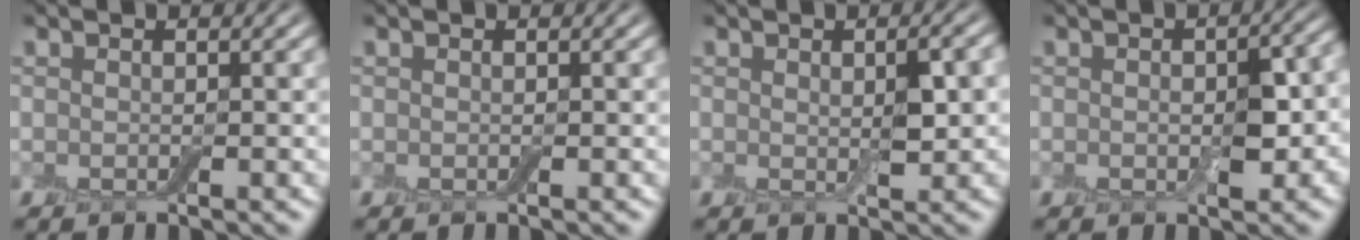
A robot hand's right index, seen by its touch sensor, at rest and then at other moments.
{"total": 0.0}
{"total": 2.8, "force": [0.3, 0.8, 2.7], "torque": [-0.047, -0.002, 0.005]}
{"total": 4.3, "force": [-0.5, 2.0, 3.8], "torque": [-0.058, -0.003, -0.008]}